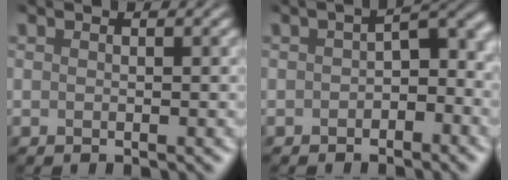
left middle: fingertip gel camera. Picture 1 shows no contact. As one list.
[{"total": 3.3, "force": [-1.6, 1.8, 2.3], "torque": [-0.022, 0.012, -0.034]}]